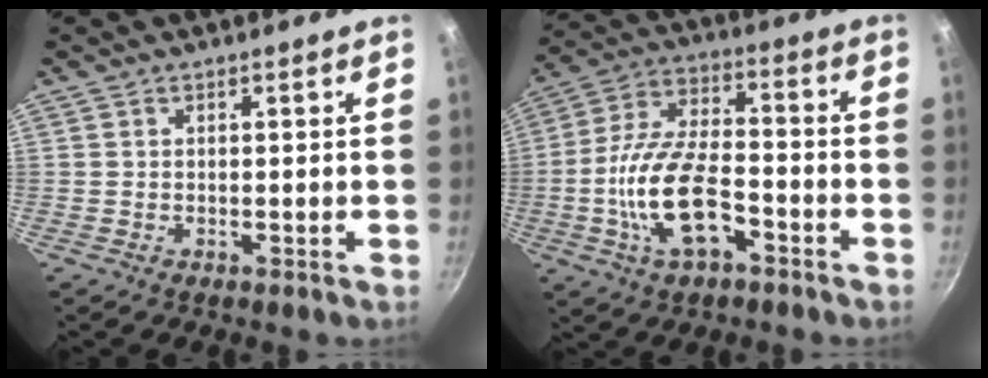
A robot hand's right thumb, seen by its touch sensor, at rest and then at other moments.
{"total": 15.7, "force": [-5.0, 7.5, 12.8], "torque": [-0.254, 0.035, -0.091]}